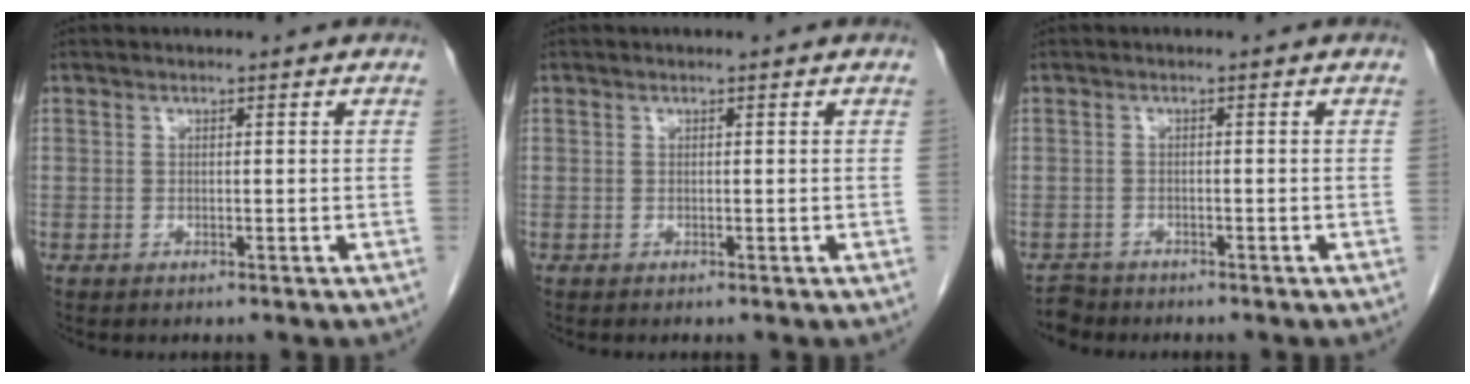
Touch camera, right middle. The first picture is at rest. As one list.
[{"total": 0.0}, {"total": 2.3, "force": [-2.1, 0.7, -0.5], "torque": [0.003, -0.006, -0.039]}]